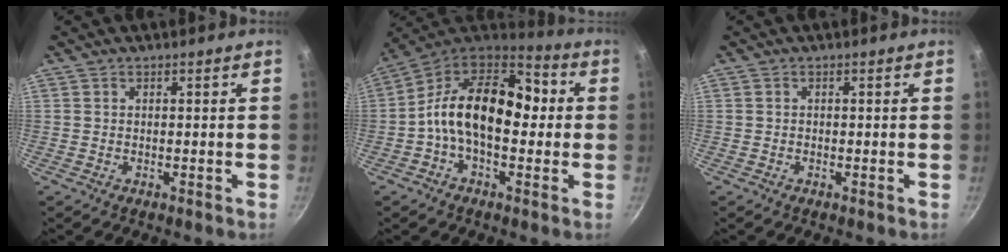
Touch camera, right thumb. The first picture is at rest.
{"total": 18.3, "force": [0.1, 11.5, 14.3], "torque": [-0.200, 0.041, -0.027]}
{"total": 0.0}